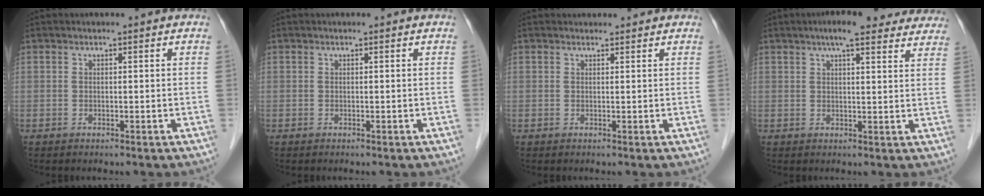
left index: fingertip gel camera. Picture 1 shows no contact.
{"total": 0.0}
{"total": 1.2, "force": [1.1, 0.5, 0.1], "torque": [-0.007, 0.008, 0.013]}
{"total": 13.0, "force": [10.8, 2.8, 6.7], "torque": [-0.076, 0.022, 0.123]}